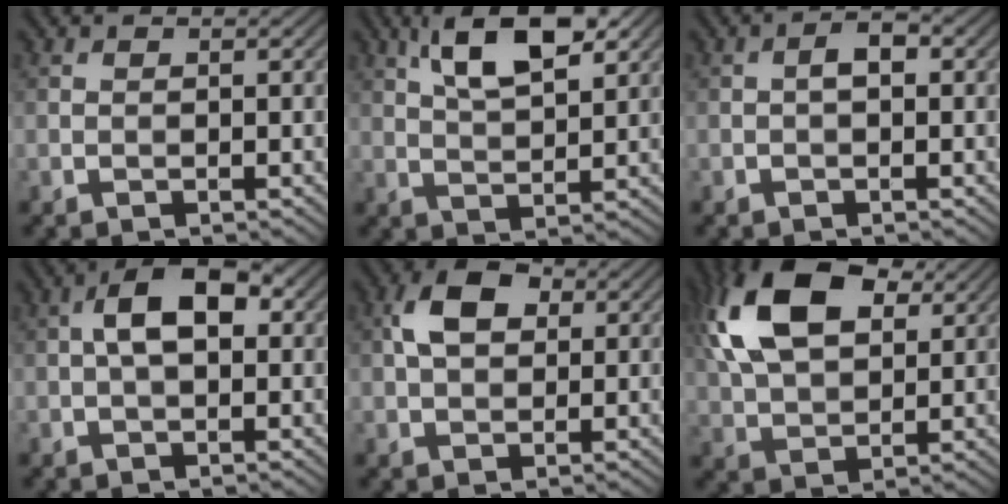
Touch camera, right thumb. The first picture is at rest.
{"total": 8.7, "force": [4.4, 3.3, 6.8], "torque": [-0.127, 0.013, 0.082]}
{"total": 1.9, "force": [0.0, 1.0, 1.7], "torque": [-0.027, 0.009, -0.005]}
{"total": 6.1, "force": [0.8, 3.1, 5.2], "torque": [-0.088, 0.011, 0.008]}
{"total": 5.7, "force": [1.4, 3.7, 4.1], "torque": [-0.086, 0.013, 0.018]}
{"total": 15.1, "force": [5.9, 8.7, 10.9], "torque": [-0.249, 0.026, 0.109]}